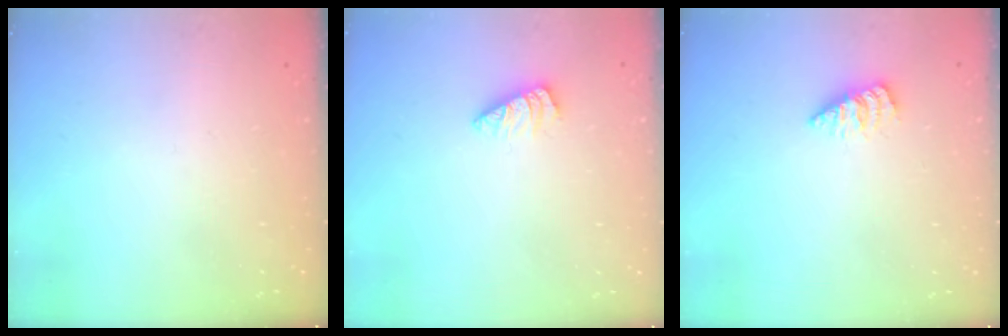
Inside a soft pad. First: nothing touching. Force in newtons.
{"total": 1.5, "press": 1.5, "slide": 0.3}
{"total": 2.8, "press": 2.7, "slide": 0.3}